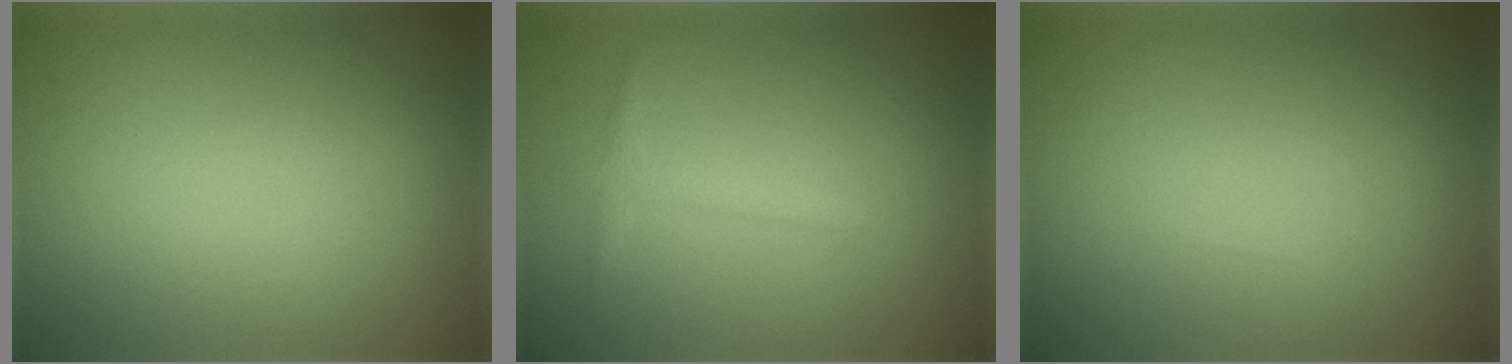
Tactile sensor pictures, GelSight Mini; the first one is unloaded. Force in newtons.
{"total": 1.3, "press": 1.3, "slide": 0.0}
{"total": 0.0}